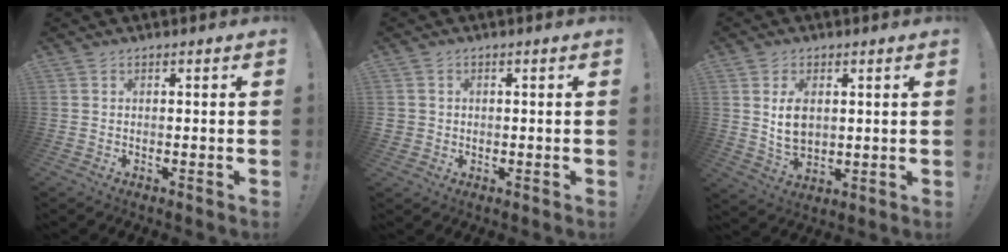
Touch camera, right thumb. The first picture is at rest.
{"total": 2.4, "force": [0.3, 2.3, 0.6], "torque": [-0.011, 0.002, 0.007]}
{"total": 8.0, "force": [2.1, 5.5, 5.4], "torque": [-0.089, -0.008, 0.036]}